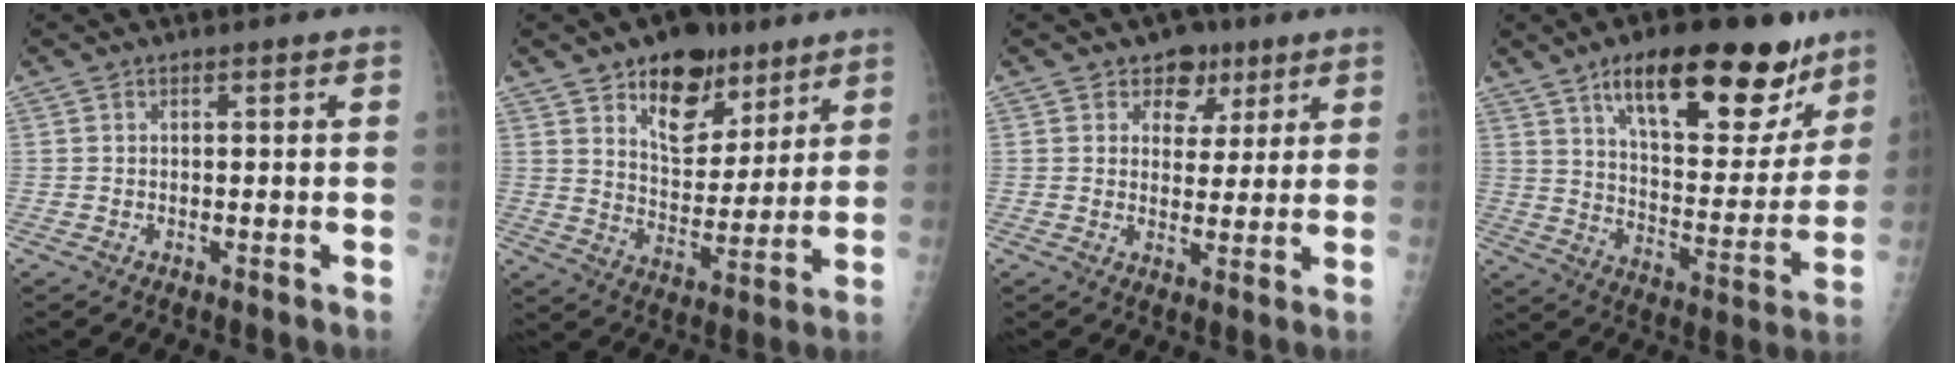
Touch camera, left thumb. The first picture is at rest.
{"total": 13.0, "force": [8.1, 7.4, 6.9], "torque": [-0.068, -0.050, 0.134]}
{"total": 6.4, "force": [3.5, 5.0, 1.9], "torque": [0.009, -0.010, 0.049]}
{"total": 24.3, "force": [14.8, 10.0, 16.5], "torque": [-0.189, -0.051, 0.229]}